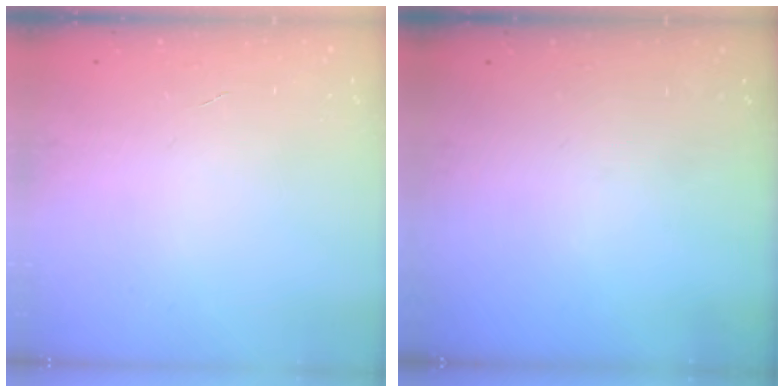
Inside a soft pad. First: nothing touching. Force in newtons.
{"total": 0.0}